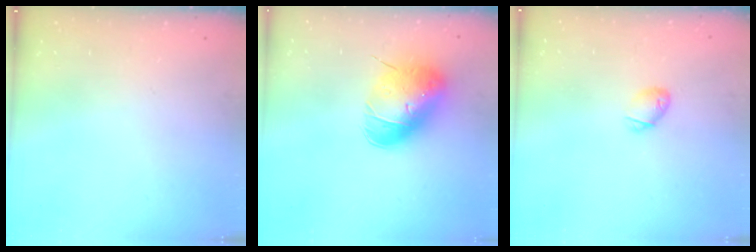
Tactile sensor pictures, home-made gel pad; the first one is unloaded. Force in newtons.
{"total": 10.9, "press": 10.7, "slide": 1.9}
{"total": 4.0, "press": 3.9, "slide": 0.8}